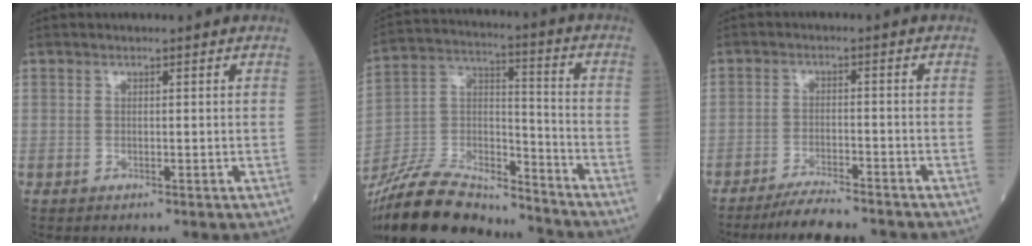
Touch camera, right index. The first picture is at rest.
{"total": 20.7, "force": [-18.8, 4.8, 7.3], "torque": [-0.162, 0.012, -0.330]}
{"total": 8.1, "force": [-7.5, 0.5, 3.0], "torque": [-0.044, -0.013, -0.123]}